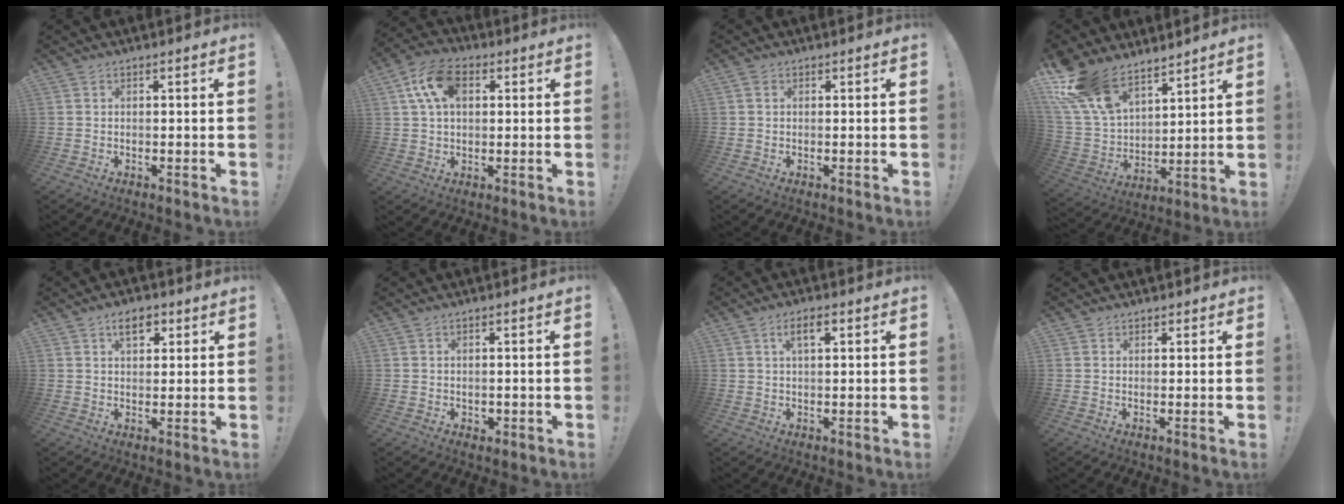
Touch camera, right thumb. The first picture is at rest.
{"total": 12.3, "force": [4.0, 7.4, 8.9], "torque": [-0.160, 0.008, 0.078]}
{"total": 1.1, "force": [0.4, 0.8, 0.5], "torque": [-0.016, 0.005, 0.009]}
{"total": 16.3, "force": [12.0, 8.4, 7.1], "torque": [-0.148, -0.077, 0.231]}
{"total": 5.0, "force": [2.5, 2.7, 3.4], "torque": [-0.039, -0.004, 0.041]}
{"total": 1.1, "force": [0.3, 1.0, 0.2], "torque": [0.002, -0.001, 0.005]}
{"total": 4.4, "force": [1.7, 1.6, 3.7], "torque": [-0.063, 0.001, 0.025]}
{"total": 0.8, "force": [0.6, 0.5, 0.0], "torque": [0.011, -0.003, 0.011]}